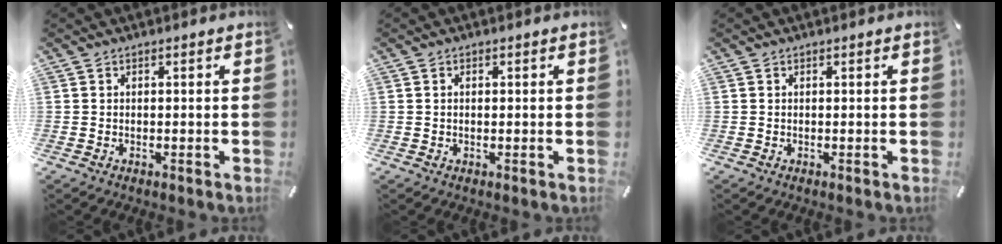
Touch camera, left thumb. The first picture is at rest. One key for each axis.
{"total": 0.8, "fx": 0.0, "fy": 0.4, "fz": 0.6, "tx": -0.014, "ty": 0.001, "tz": -0.001}
{"total": 0.0}